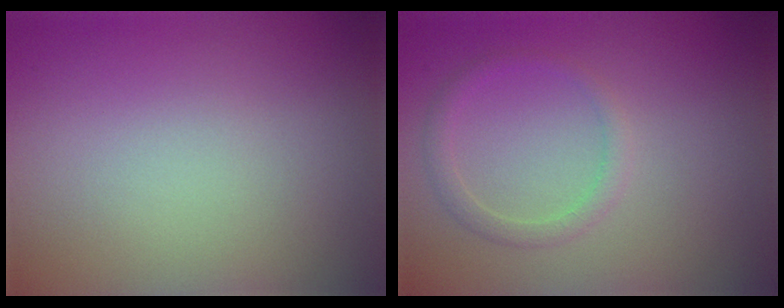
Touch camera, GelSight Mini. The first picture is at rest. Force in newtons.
{"total": 1.5, "press": 1.5, "slide": 0.1}